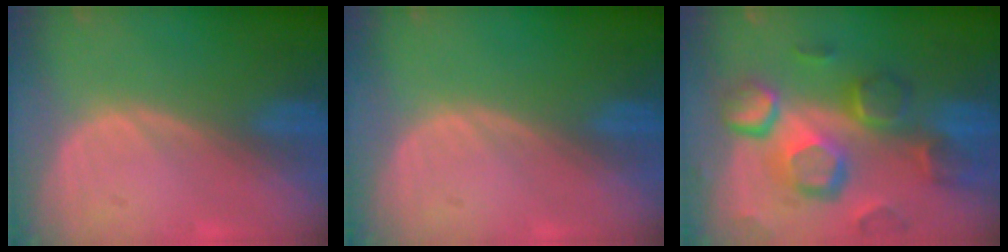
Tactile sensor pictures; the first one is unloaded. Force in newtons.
{"total": 0.0}
{"total": 12.3, "press": 10.7, "slide": 6.0}